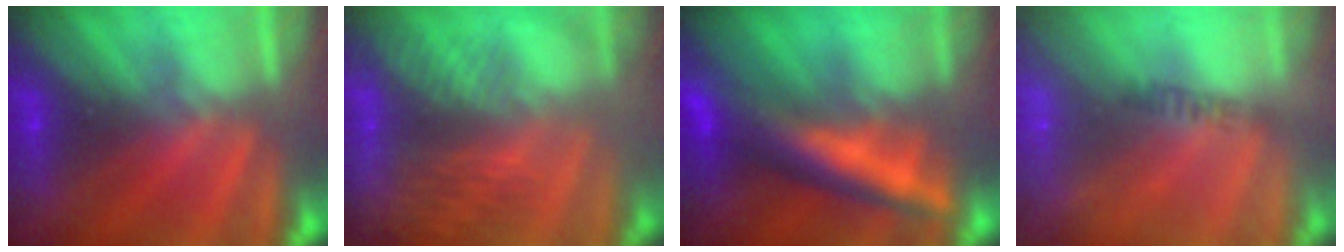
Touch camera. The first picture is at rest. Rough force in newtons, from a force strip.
{"total": 7.2}
{"total": 8.5}
{"total": 2.5}